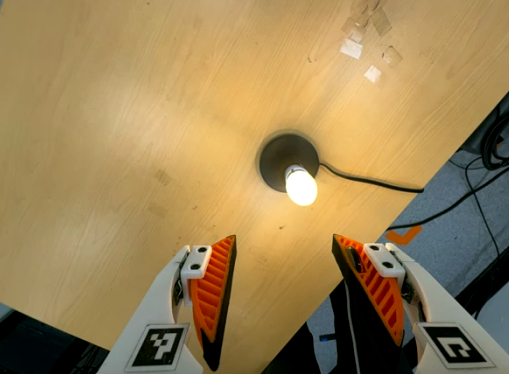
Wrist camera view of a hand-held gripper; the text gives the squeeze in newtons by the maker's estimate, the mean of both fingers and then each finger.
{"total": 0.0}